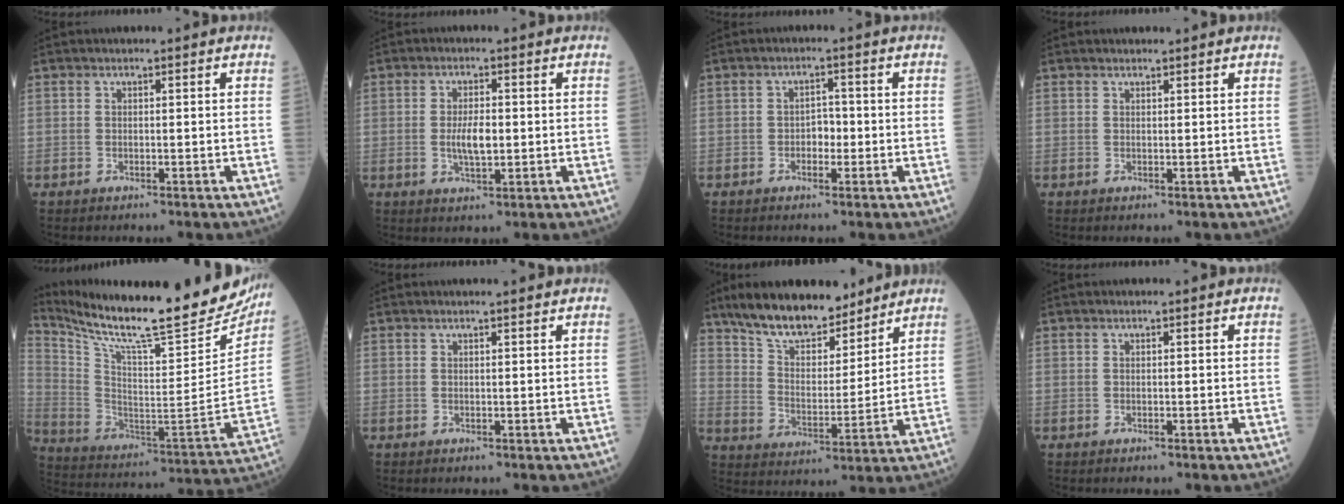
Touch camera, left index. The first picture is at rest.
{"total": 4.2, "force": [-0.1, 1.4, 3.9], "torque": [-0.081, -0.004, -0.002]}
{"total": 2.3, "force": [-0.5, 1.4, 1.6], "torque": [-0.018, 0.007, -0.011]}
{"total": 1.0, "force": [1.0, 0.2, 0.1], "torque": [-0.009, 0.004, 0.018]}
{"total": 29.8, "force": [26.4, 3.5, 13.3], "torque": [-0.243, -0.099, 0.377]}
{"total": 2.0, "force": [1.9, -0.1, 0.6], "torque": [-0.010, 0.005, 0.024]}
{"total": 14.4, "force": [11.8, 4.7, 6.6], "torque": [-0.109, 0.005, 0.206]}
{"total": 0.0}